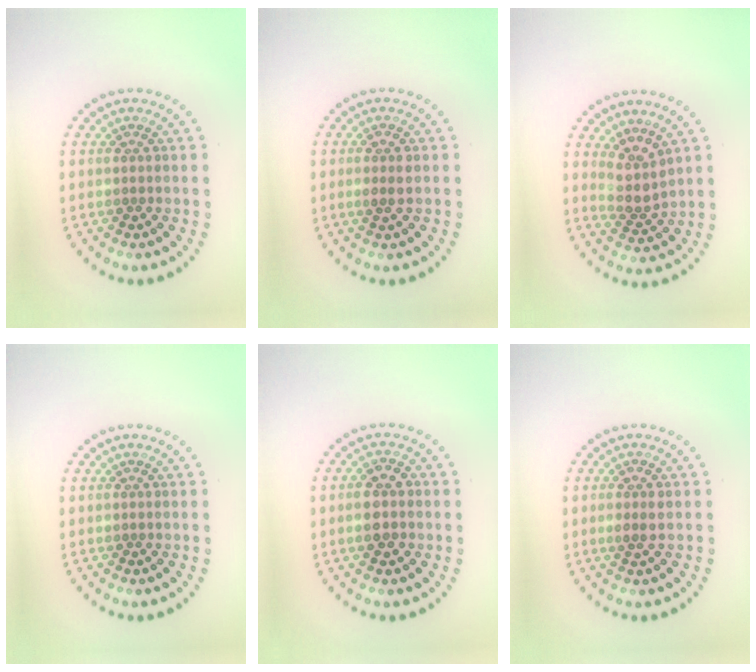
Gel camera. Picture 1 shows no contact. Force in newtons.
{"total": 1.4, "press": 1.3, "slide": 0.5}
{"total": 2.8, "press": 2.1, "slide": 1.8}
{"total": 0.0}
{"total": 2.6, "press": 2.6, "slide": 0.4}
{"total": 1.4, "press": 1.3, "slide": 0.5}